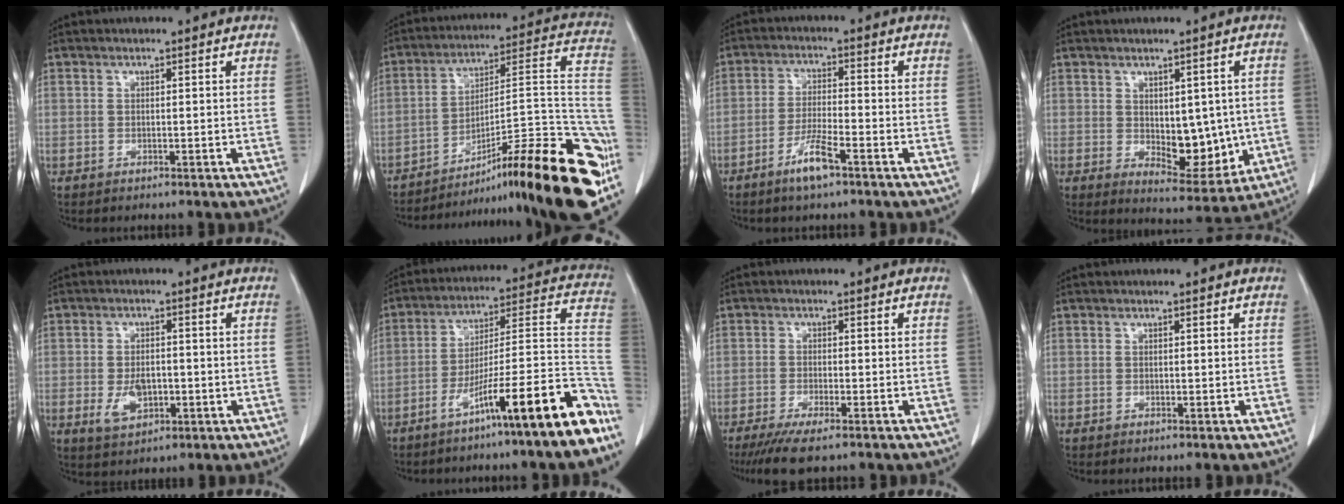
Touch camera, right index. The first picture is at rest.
{"total": 29.1, "force": [-18.6, 2.2, 22.3], "torque": [-0.210, 0.005, -0.276]}
{"total": 5.8, "force": [-3.7, 0.6, 4.4], "torque": [-0.087, -0.005, -0.071]}
{"total": 8.6, "force": [-0.5, 4.6, 7.3], "torque": [-0.084, -0.004, 0.012]}
{"total": 5.0, "force": [-1.2, 3.0, 3.8], "torque": [-0.069, 0.000, -0.011]}
{"total": 19.9, "force": [-12.1, 0.5, 15.8], "torque": [-0.180, 0.021, -0.199]}
{"total": 6.3, "force": [-4.7, 0.8, 4.2], "torque": [-0.065, -0.014, -0.076]}
{"total": 0.0}